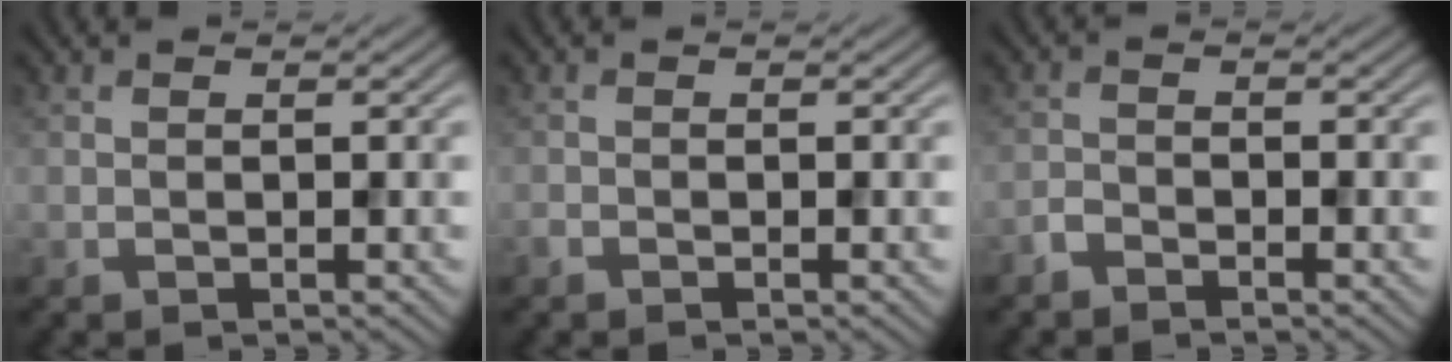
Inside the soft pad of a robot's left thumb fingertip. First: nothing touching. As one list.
[{"total": 0.7, "force": [-0.6, 0.2, 0.2], "torque": [-0.005, -0.002, -0.013]}, {"total": 1.7, "force": [-1.5, 0.5, 0.4], "torque": [-0.009, 0.001, -0.038]}]